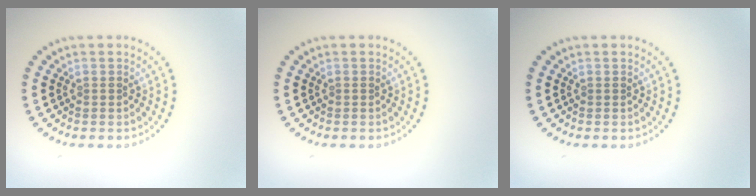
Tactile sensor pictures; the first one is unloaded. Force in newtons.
{"total": 0.0}
{"total": 0.0}